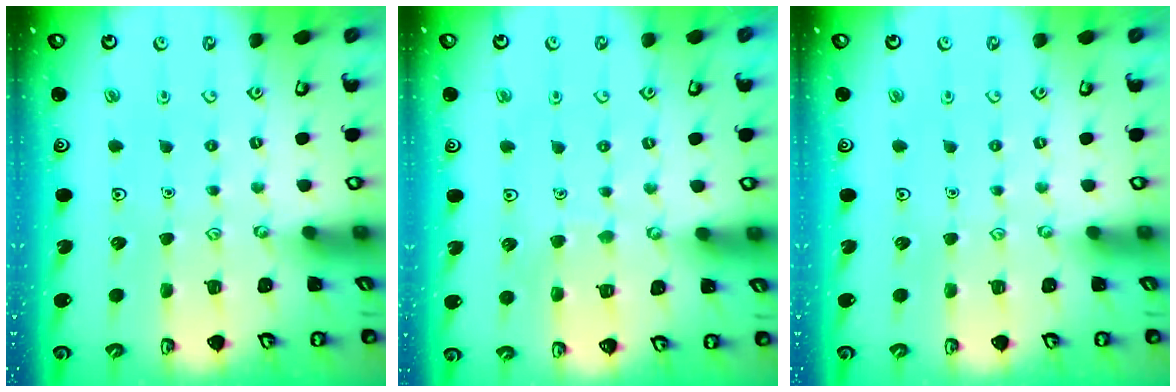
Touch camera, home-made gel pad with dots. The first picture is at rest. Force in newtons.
{"total": 3.1, "press": 3.1, "slide": 0.3}
{"total": 0.0}